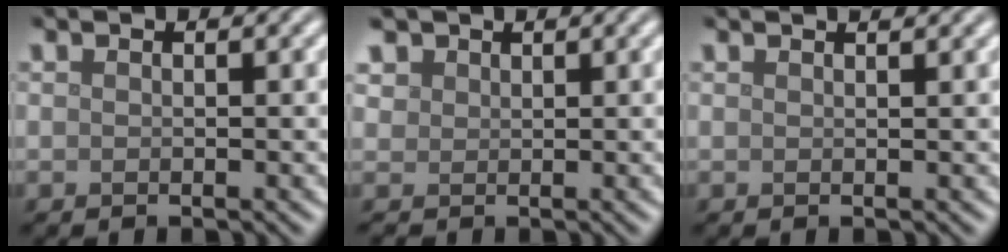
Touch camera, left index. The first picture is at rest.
{"total": 1.8, "force": [1.1, 1.4, 0.1], "torque": [-0.007, -0.004, 0.023]}
{"total": 1.8, "force": [1.5, 0.6, 0.8], "torque": [-0.002, 0.003, 0.002]}